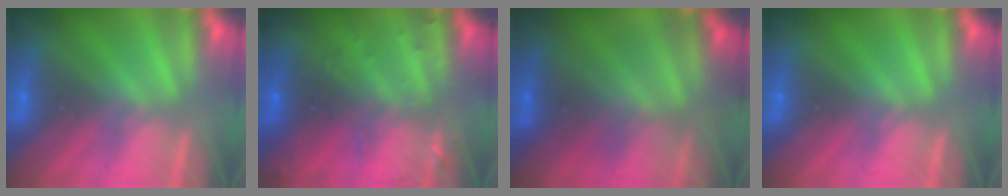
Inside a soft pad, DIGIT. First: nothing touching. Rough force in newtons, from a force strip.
{"total": 2.9}
{"total": 4.7}
{"total": 0.0}